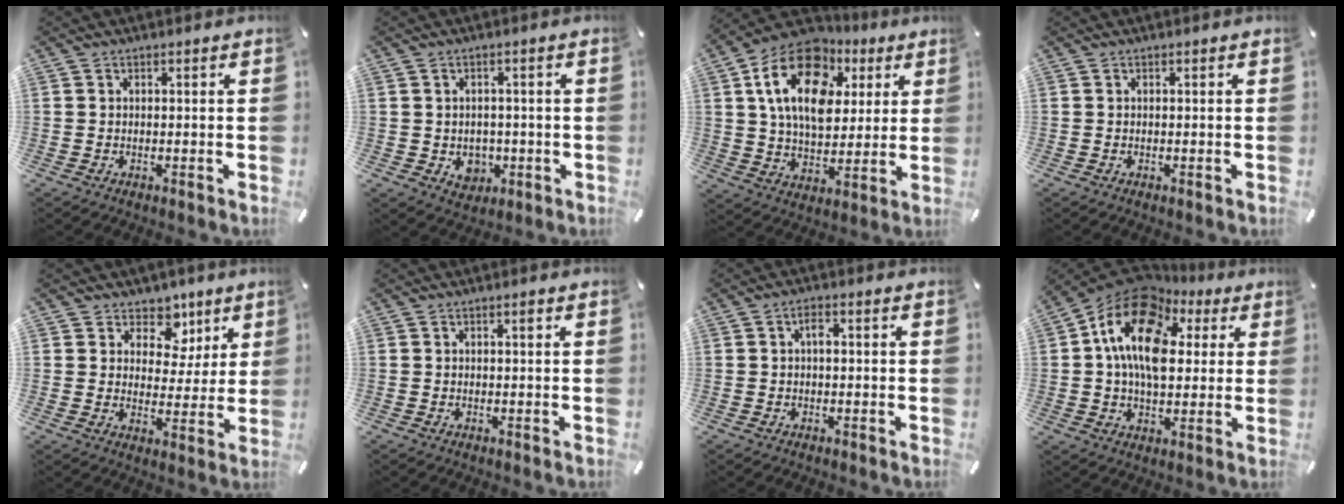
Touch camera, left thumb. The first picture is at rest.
{"total": 4.9, "force": [-0.6, 4.6, 1.7], "torque": [-0.009, 0.001, -0.010]}
{"total": 18.7, "force": [6.8, 12.7, 12.0], "torque": [-0.224, -0.017, 0.116]}
{"total": 0.0}
{"total": 8.4, "force": [4.3, 6.7, 2.5], "torque": [-0.025, -0.033, 0.073]}
{"total": 0.9, "force": [0.3, 0.3, 0.8], "torque": [-0.006, 0.000, 0.002]}
{"total": 2.1, "force": [0.1, 1.1, 1.7], "torque": [-0.028, 0.003, -0.002]}
{"total": 17.3, "force": [4.4, 12.2, 11.5], "torque": [-0.214, -0.021, 0.071]}